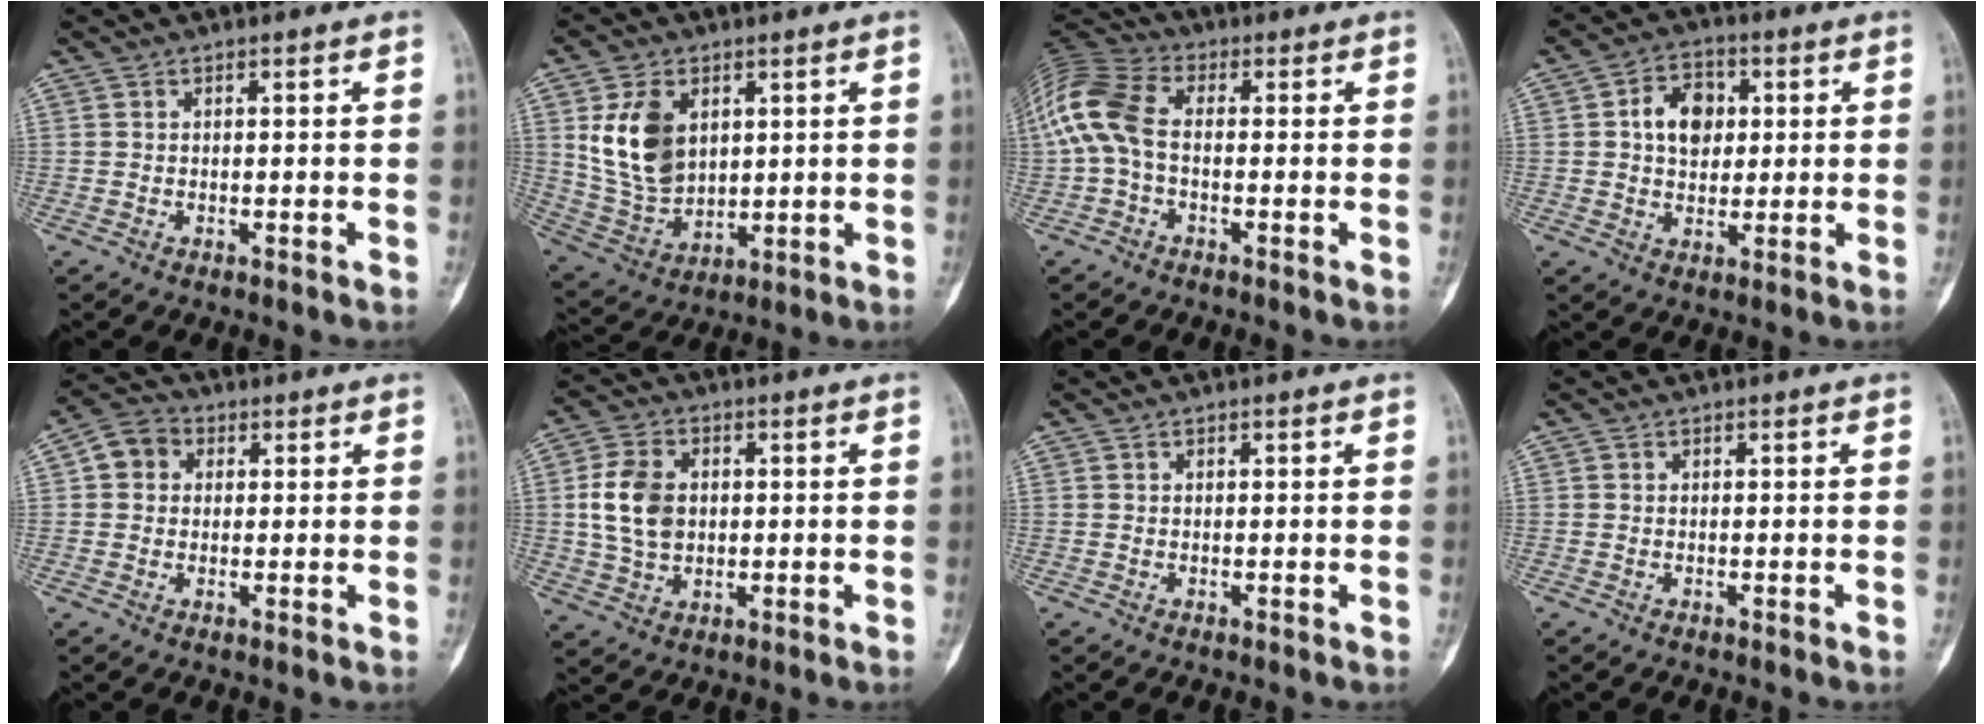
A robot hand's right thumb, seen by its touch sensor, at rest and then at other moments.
{"total": 12.9, "force": [3.7, 8.8, 8.7], "torque": [-0.145, -0.017, 0.085]}
{"total": 12.1, "force": [-0.4, 7.2, 9.6], "torque": [-0.218, 0.029, -0.020]}
{"total": 8.6, "force": [1.6, 6.4, 5.5], "torque": [-0.061, 0.005, 0.023]}
{"total": 5.5, "force": [1.1, 4.7, 2.5], "torque": [-0.023, 0.011, 0.008]}
{"total": 9.9, "force": [0.8, 7.3, 6.6], "torque": [-0.113, 0.005, 0.016]}
{"total": 0.0}
{"total": 0.0}